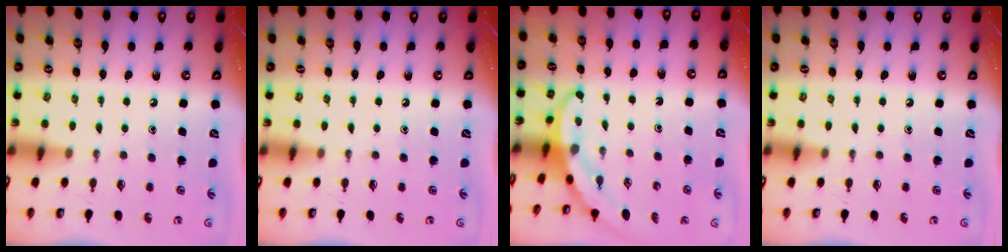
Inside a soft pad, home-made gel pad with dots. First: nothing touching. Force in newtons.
{"total": 0.0}
{"total": 3.5, "press": 3.5, "slide": 0.1}
{"total": 0.0}